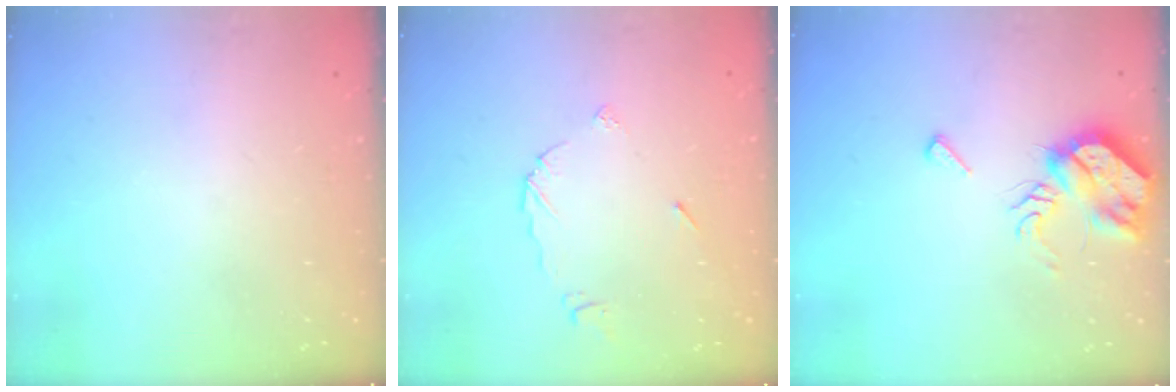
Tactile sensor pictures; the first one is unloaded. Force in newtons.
{"total": 5.9, "press": 5.9, "slide": 0.3}
{"total": 9.4, "press": 9.3, "slide": 1.0}